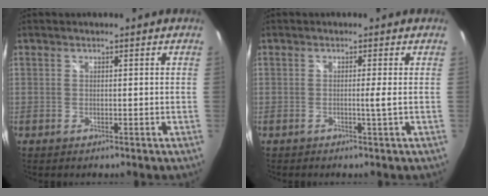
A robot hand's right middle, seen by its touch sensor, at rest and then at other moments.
{"total": 1.2, "force": [-0.2, -0.6, 1.0], "torque": [-0.008, -0.008, -0.006]}